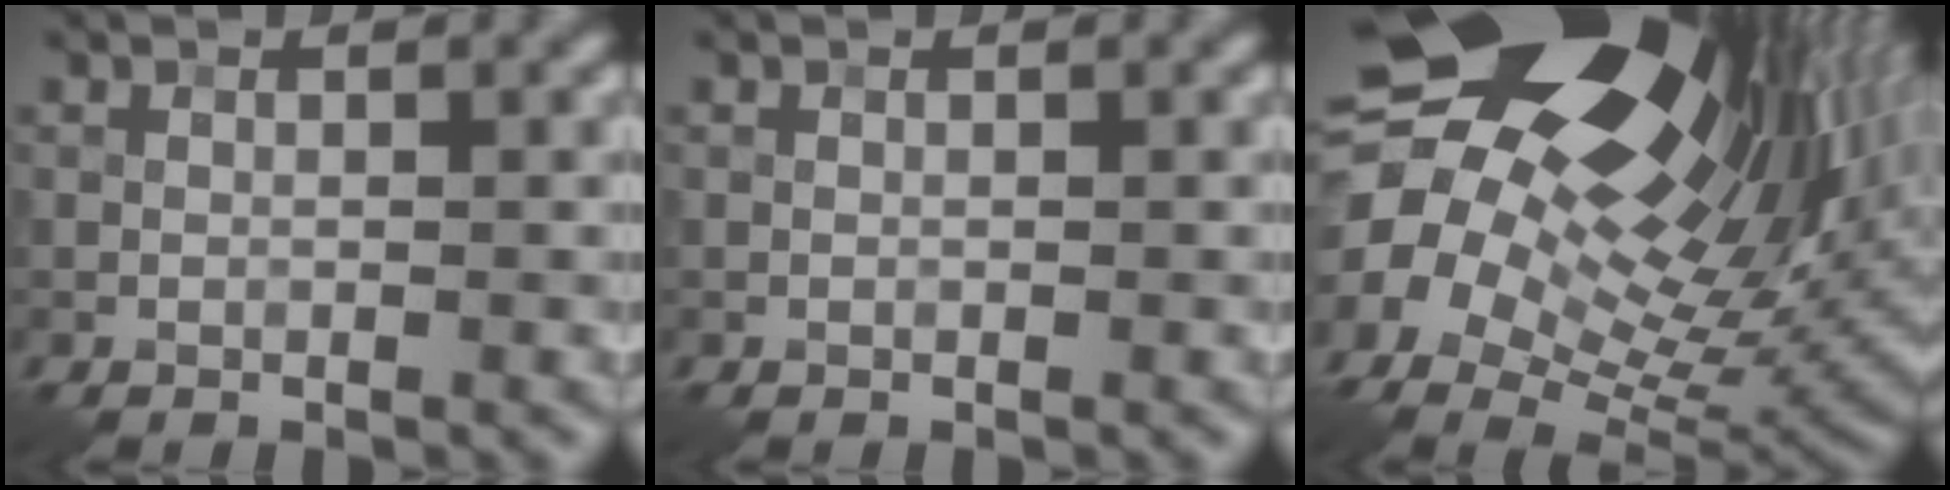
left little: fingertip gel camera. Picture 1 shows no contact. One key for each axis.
{"total": 0.0}
{"total": 21.1, "fx": 7.0, "fy": 12.5, "fz": 15.5, "tx": -0.273, "ty": 0.027, "tz": 0.139}